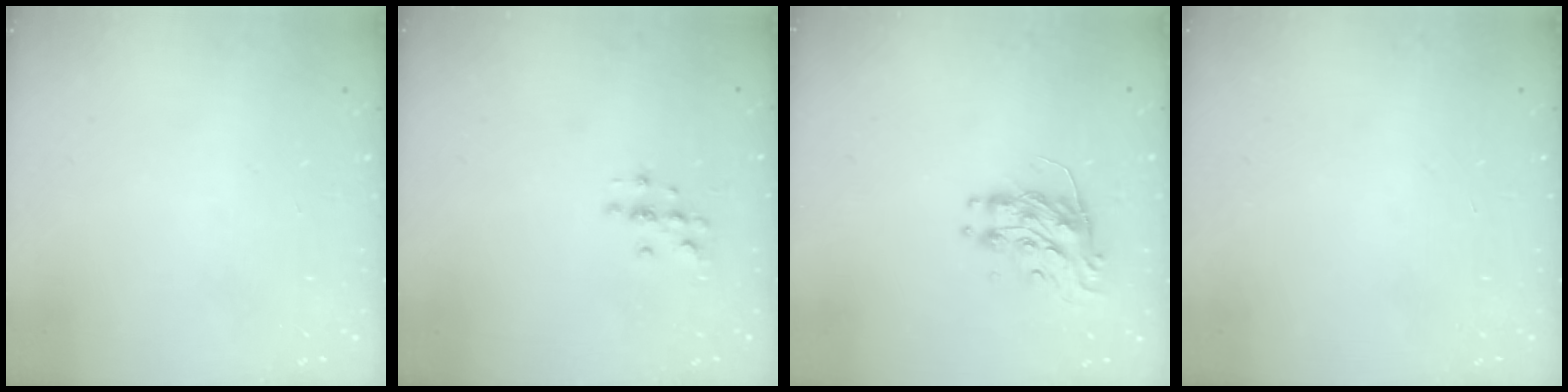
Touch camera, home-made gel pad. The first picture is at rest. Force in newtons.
{"total": 2.0, "press": 2.0, "slide": 0.2}
{"total": 9.2, "press": 9.2, "slide": 0.3}
{"total": 0.0}